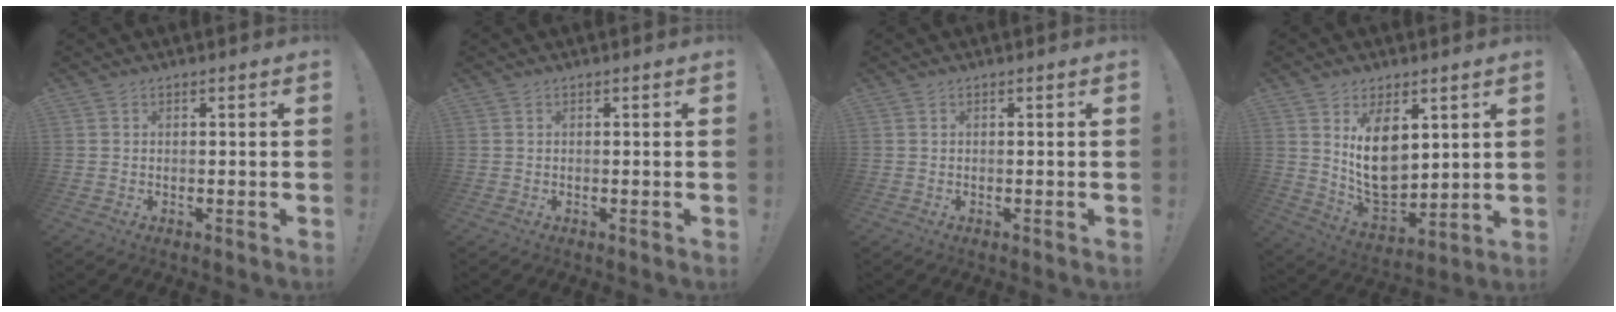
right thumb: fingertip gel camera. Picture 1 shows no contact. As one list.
[{"total": 0.0}, {"total": 0.0}, {"total": 14.1, "force": [4.8, 9.4, 9.4], "torque": [-0.156, -0.044, 0.093]}]